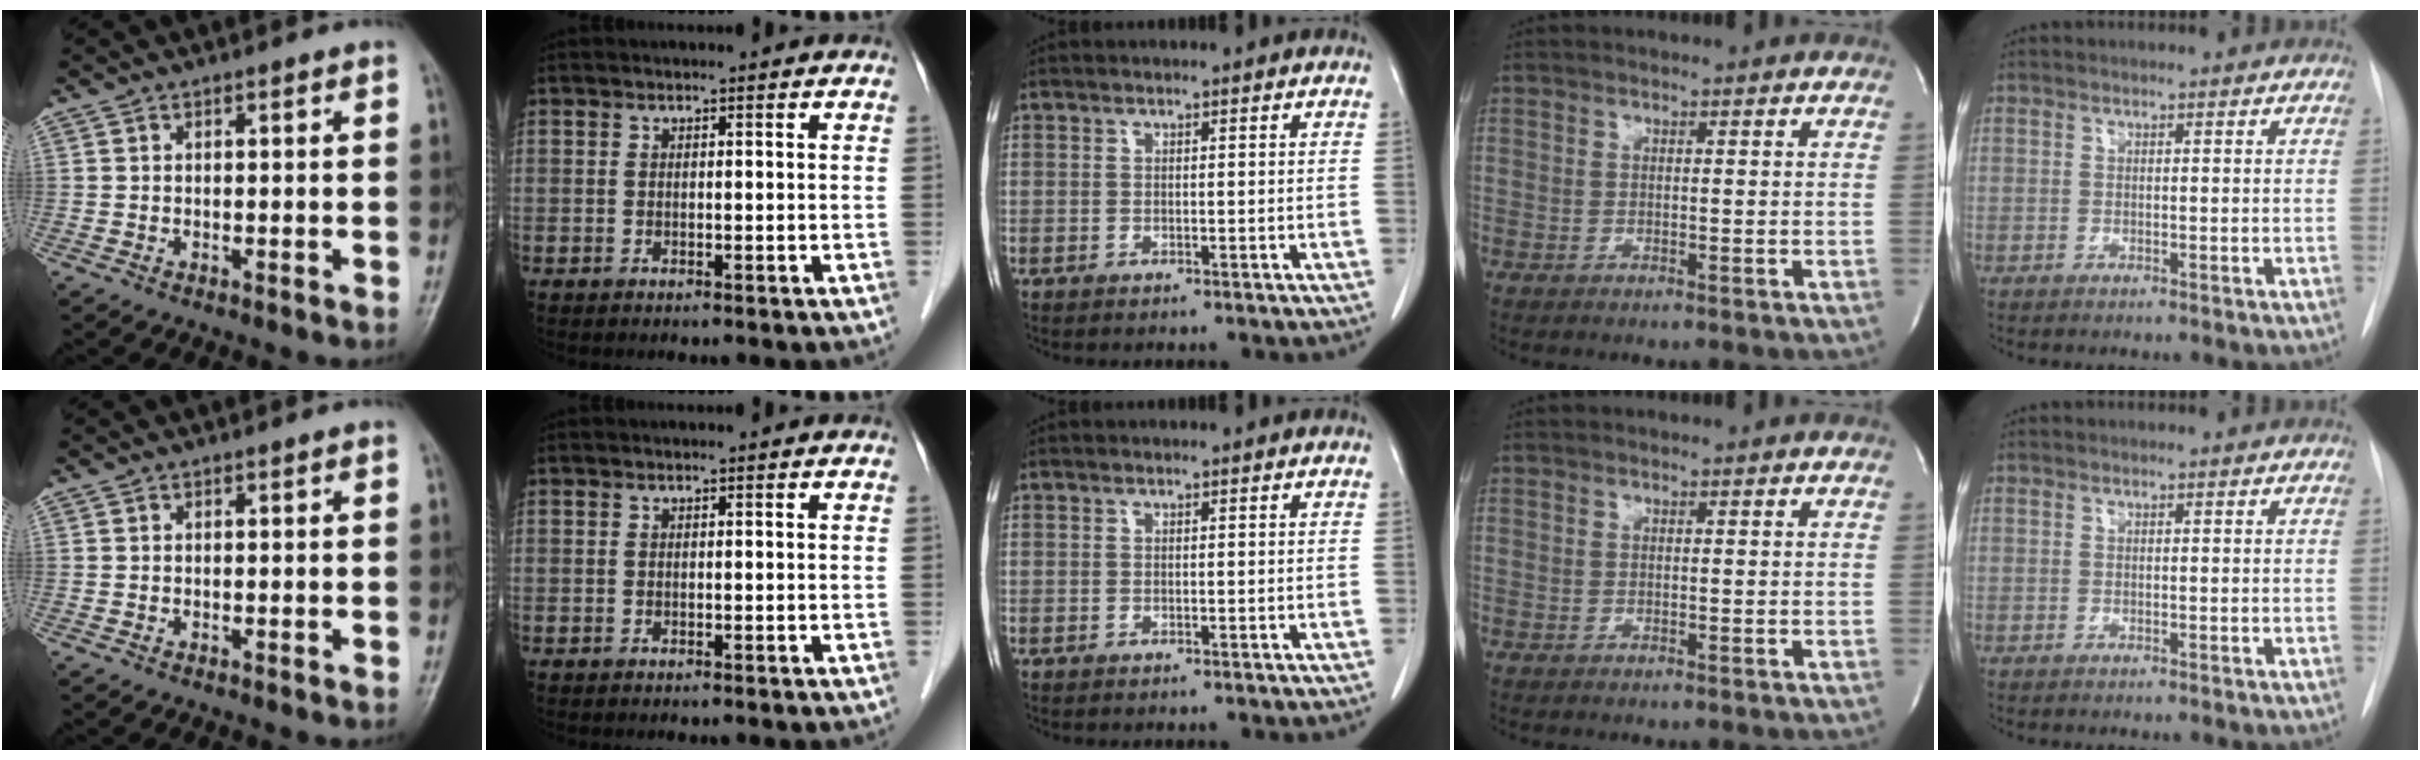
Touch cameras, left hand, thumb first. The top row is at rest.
{}